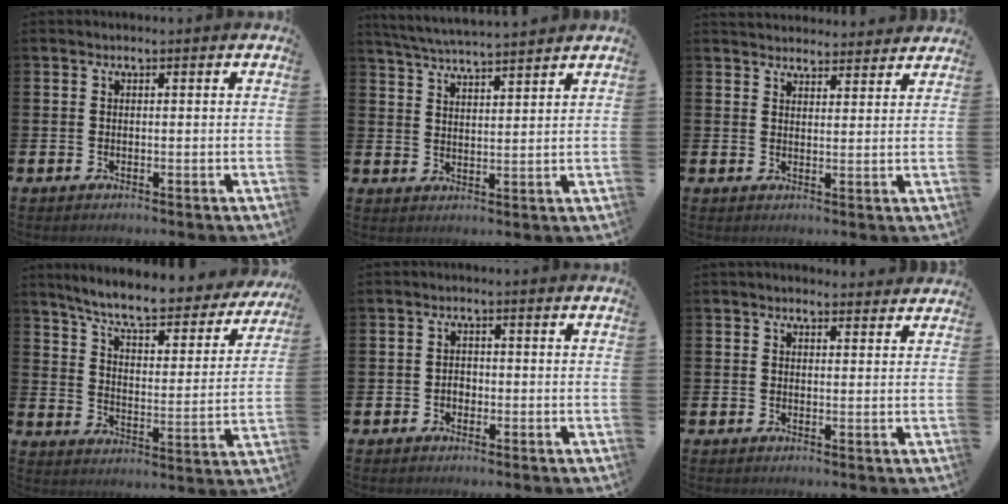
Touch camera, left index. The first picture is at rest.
{"total": 5.0, "force": [5.0, -0.1, 0.8], "torque": [-0.033, -0.027, 0.088]}
{"total": 3.7, "force": [3.6, 0.7, -0.1], "torque": [-0.003, -0.019, 0.067]}
{"total": 7.7, "force": [6.9, 1.1, 3.1], "torque": [-0.086, -0.052, 0.114]}
{"total": 1.6, "force": [-0.5, 1.3, 0.8], "torque": [0.000, -0.002, -0.016]}
{"total": 1.7, "force": [1.7, 0.4, 0.2], "torque": [0.005, -0.006, 0.028]}